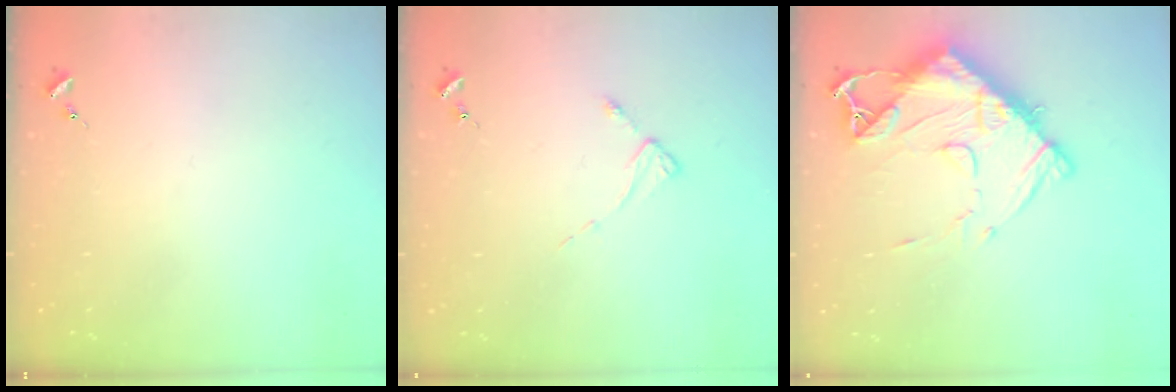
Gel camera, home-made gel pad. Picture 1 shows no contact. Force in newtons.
{"total": 2.2, "press": 2.2, "slide": 0.4}
{"total": 14.4, "press": 14.3, "slide": 1.4}